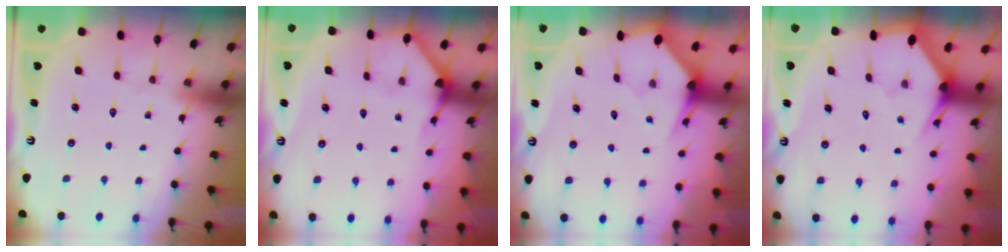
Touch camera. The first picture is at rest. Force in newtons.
{"total": 3.4, "press": 3.4, "slide": 0.2}
{"total": 3.0, "press": 3.0, "slide": 0.1}
{"total": 2.8, "press": 2.8, "slide": 0.1}